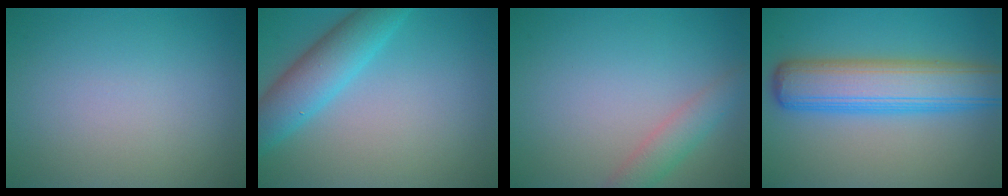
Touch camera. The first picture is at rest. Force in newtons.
{"total": 5.3, "press": 5.3, "slide": 0.2}
{"total": 2.5, "press": 2.5, "slide": 0.1}
{"total": 8.1, "press": 8.1, "slide": 0.2}